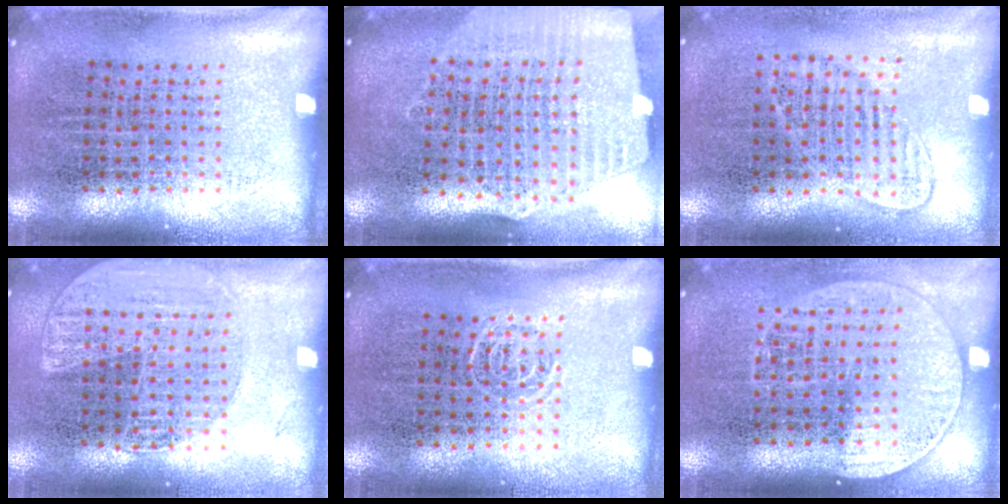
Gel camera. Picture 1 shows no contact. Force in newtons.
{"total": 2.6, "press": 2.2, "slide": 1.4}
{"total": 1.2, "press": 1.0, "slide": 0.6}
{"total": 1.5, "press": 1.4, "slide": 0.4}
{"total": 0.5, "press": 0.4, "slide": 0.3}
{"total": 1.5, "press": 1.3, "slide": 0.7}